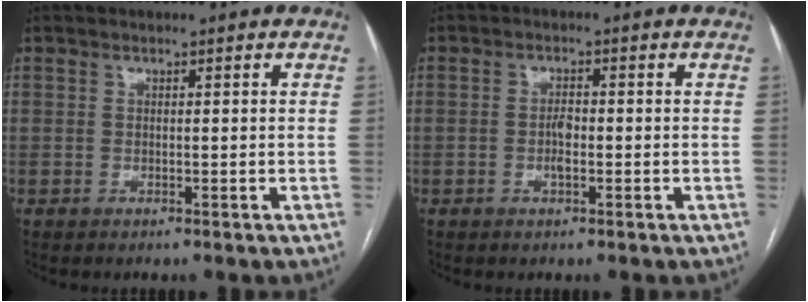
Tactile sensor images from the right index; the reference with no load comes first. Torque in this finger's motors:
{"motor_torque": [0.79, 0.01, 0.13, 0.06]}